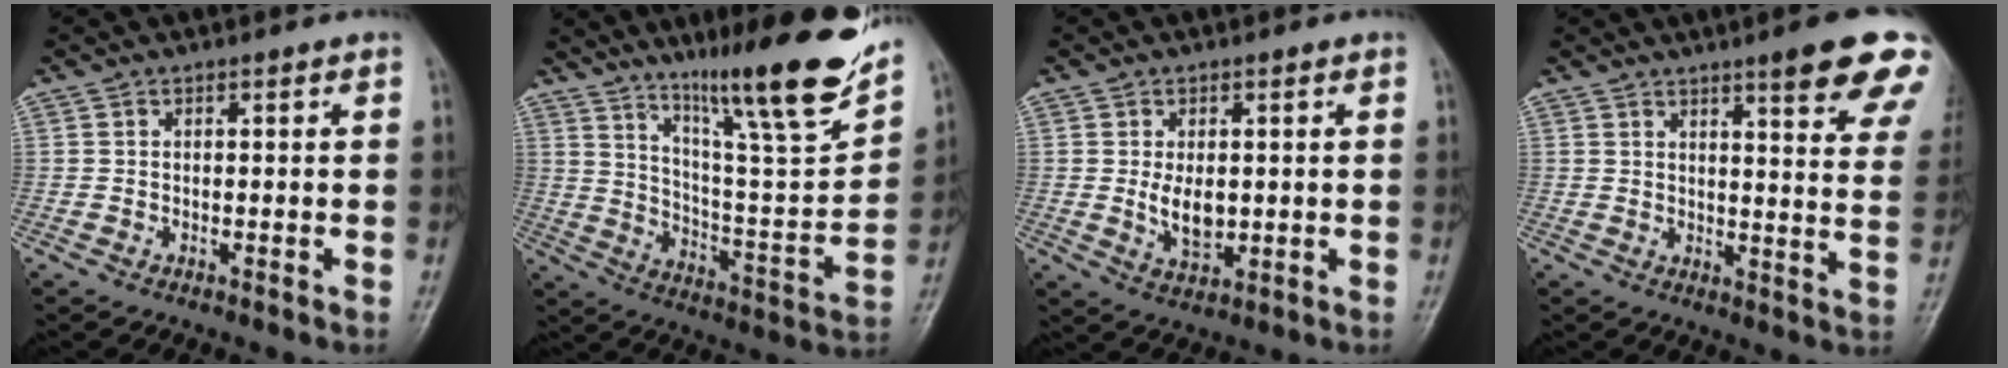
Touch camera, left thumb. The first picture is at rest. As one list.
[{"total": 21.4, "force": [14.9, 2.3, 15.2], "torque": [-0.203, -0.078, 0.248]}, {"total": 5.5, "force": [0.2, 3.3, 4.4], "torque": [-0.065, -0.011, 0.013]}, {"total": 15.4, "force": [10.3, 2.5, 11.2], "torque": [-0.112, -0.045, 0.117]}]